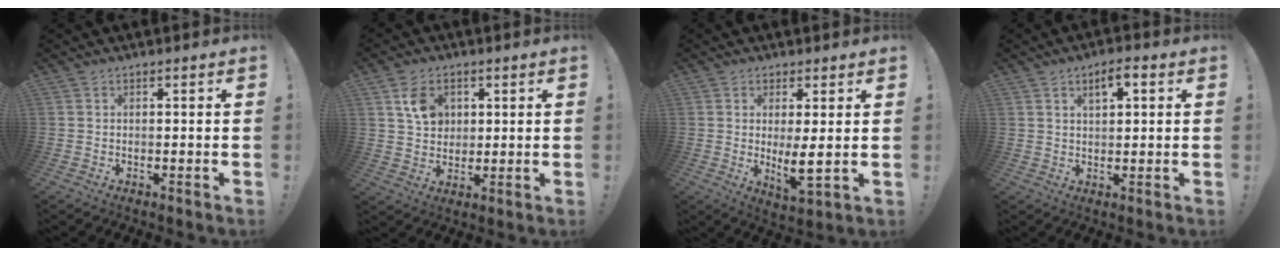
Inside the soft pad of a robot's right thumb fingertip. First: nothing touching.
{"total": 8.1, "force": [3.3, 6.2, 4.0], "torque": [-0.044, -0.008, 0.060]}
{"total": 6.8, "force": [1.0, 1.6, 6.6], "torque": [-0.098, -0.030, 0.018]}
{"total": 4.8, "force": [2.2, 1.9, 3.8], "torque": [-0.049, -0.008, 0.032]}